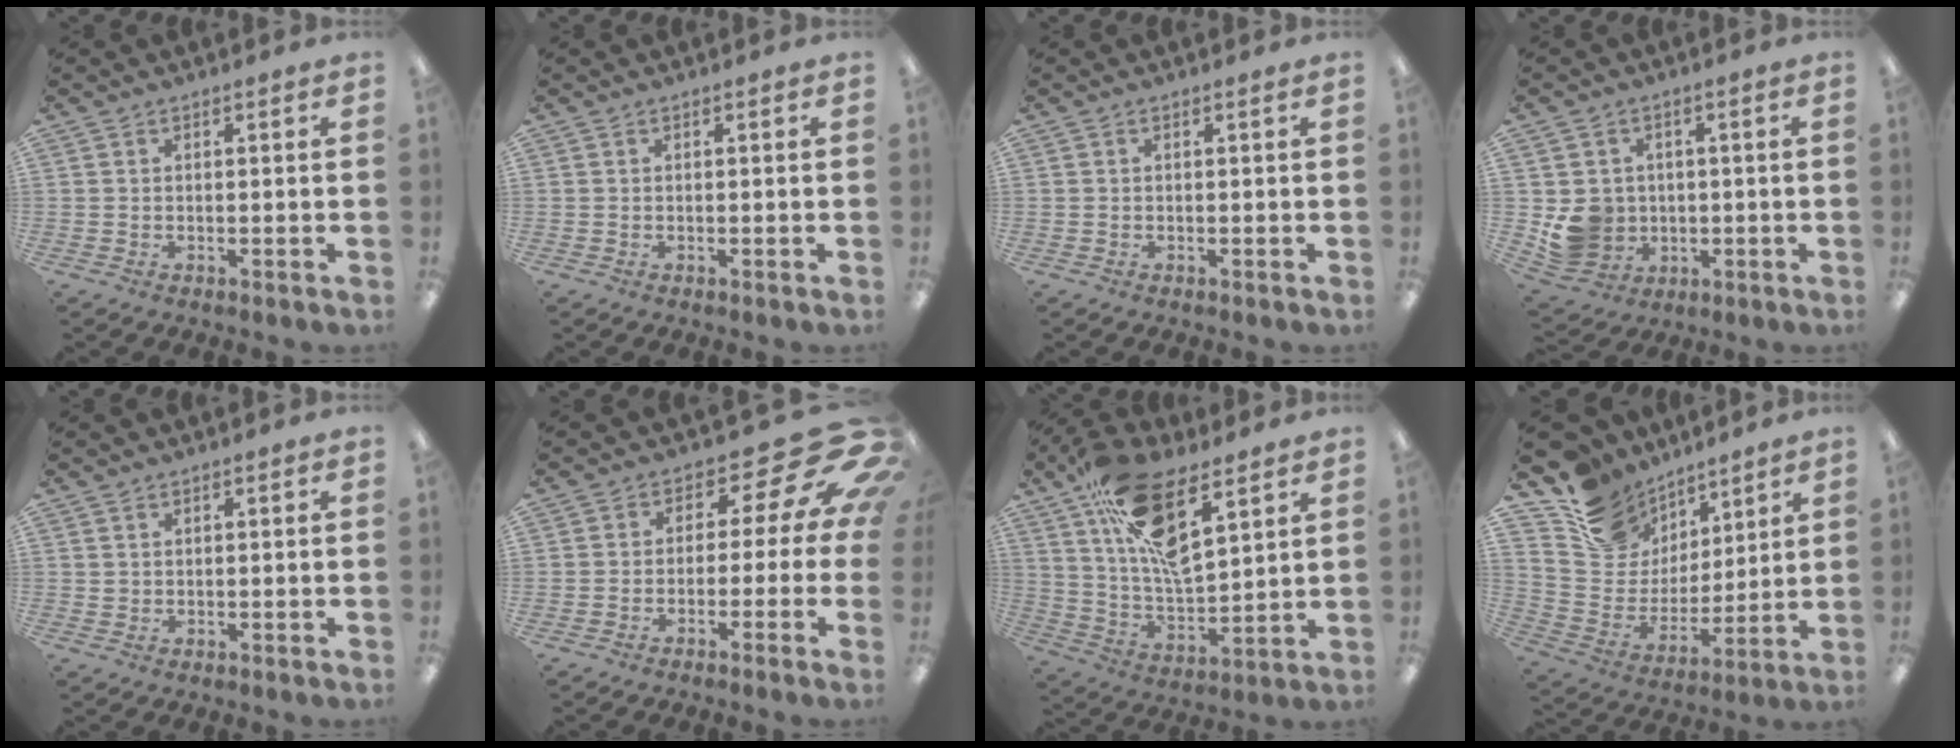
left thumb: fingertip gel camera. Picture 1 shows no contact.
{"total": 0.0}
{"total": 0.0}
{"total": 8.3, "force": [0.0, 8.0, 2.0], "torque": [-0.052, -0.002, 0.010]}
{"total": 1.2, "force": [0.7, 1.0, 0.0], "torque": [-0.002, 0.002, 0.013]}
{"total": 13.4, "force": [5.2, 6.1, 10.7], "torque": [-0.156, -0.029, 0.078]}
{"total": 18.7, "force": [11.1, 7.5, 13.0], "torque": [-0.235, -0.051, 0.196]}
{"total": 15.3, "force": [10.8, 10.4, 3.1], "torque": [-0.077, -0.077, 0.209]}